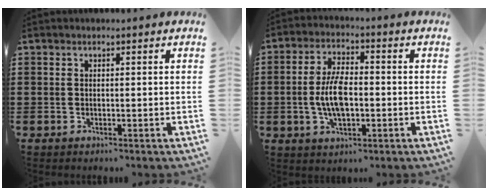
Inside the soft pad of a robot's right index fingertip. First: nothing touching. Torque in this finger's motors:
{"motor_torque": [2.14, 0.00, 0.32, 0.09]}